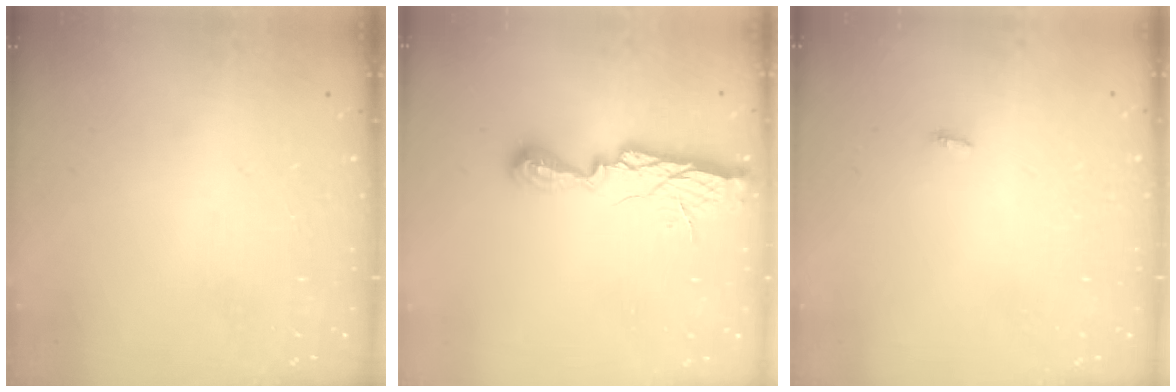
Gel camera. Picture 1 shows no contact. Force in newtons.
{"total": 10.1, "press": 10.1, "slide": 0.7}
{"total": 2.8, "press": 1.8, "slide": 2.2}